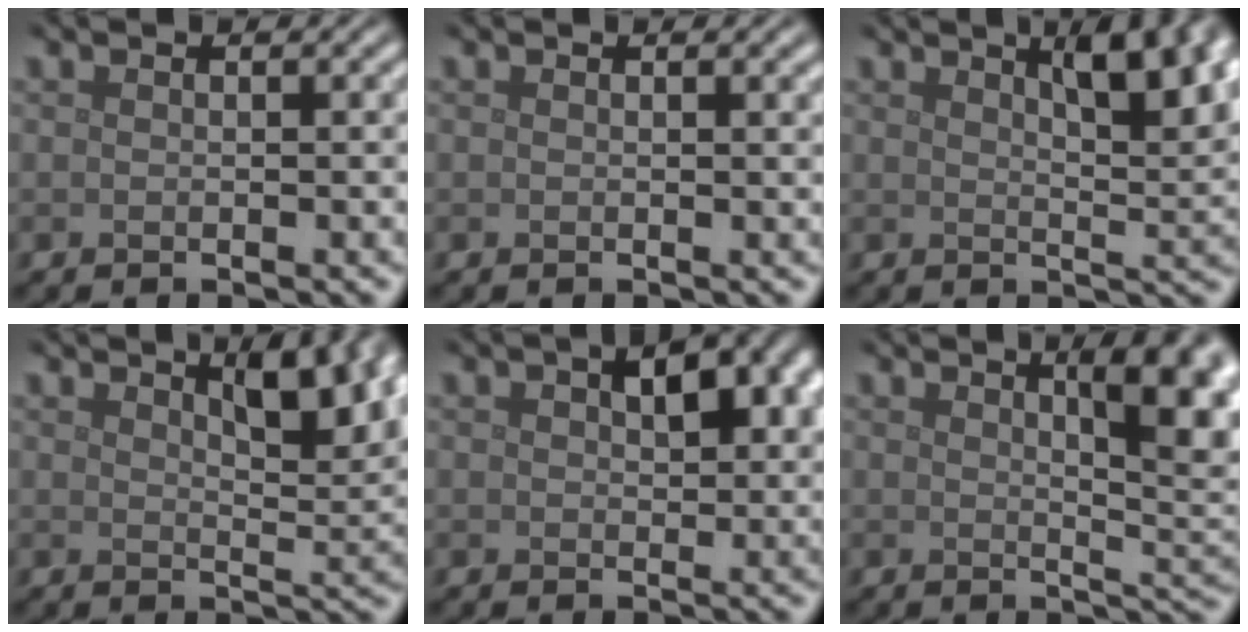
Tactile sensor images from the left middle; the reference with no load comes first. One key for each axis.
{"total": 0.8, "fx": 0.5, "fy": 0.2, "fz": 0.6, "tx": -0.001, "ty": 0.003, "tz": 0.007}
{"total": 6.8, "fx": 3.4, "fy": 2.3, "fz": 5.5, "tx": -0.061, "ty": 0.012, "tz": 0.046}
{"total": 5.4, "fx": 2.8, "fy": 1.8, "fz": 4.3, "tx": -0.058, "ty": -0.001, "tz": 0.042}
{"total": 6.3, "fx": 2.3, "fy": 3.3, "fz": 4.8, "tx": -0.067, "ty": 0.007, "tz": 0.033}
{"total": 7.6, "fx": 2.6, "fy": 2.5, "fz": 6.7, "tx": -0.058, "ty": 0.007, "tz": 0.036}